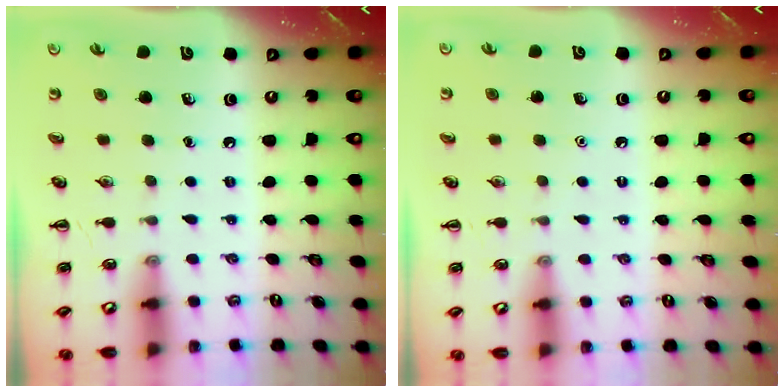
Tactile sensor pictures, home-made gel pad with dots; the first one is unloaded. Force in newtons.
{"total": 1.6, "press": 1.6, "slide": 0.1}